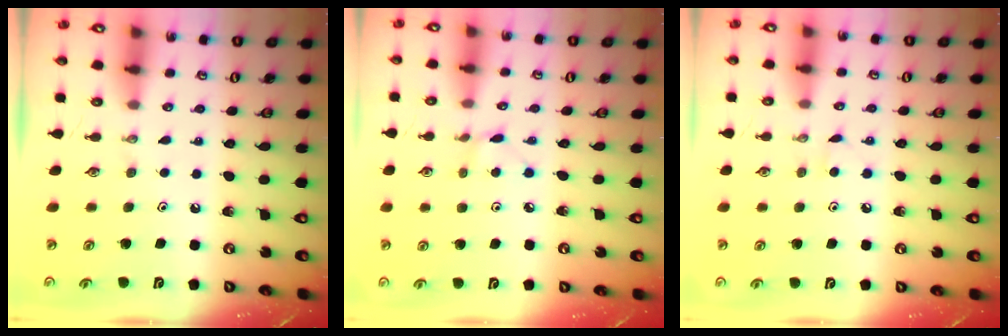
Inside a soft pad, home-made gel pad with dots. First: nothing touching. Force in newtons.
{"total": 2.4, "press": 2.4, "slide": 0.3}
{"total": 2.9, "press": 2.9, "slide": 0.4}